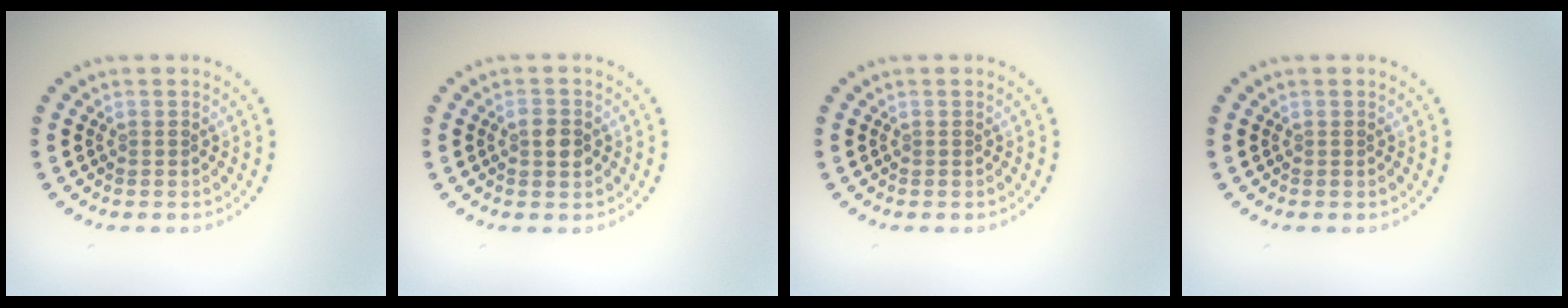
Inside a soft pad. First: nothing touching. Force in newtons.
{"total": 2.2, "press": 2.2, "slide": 0.1}
{"total": 0.0}
{"total": 0.0}